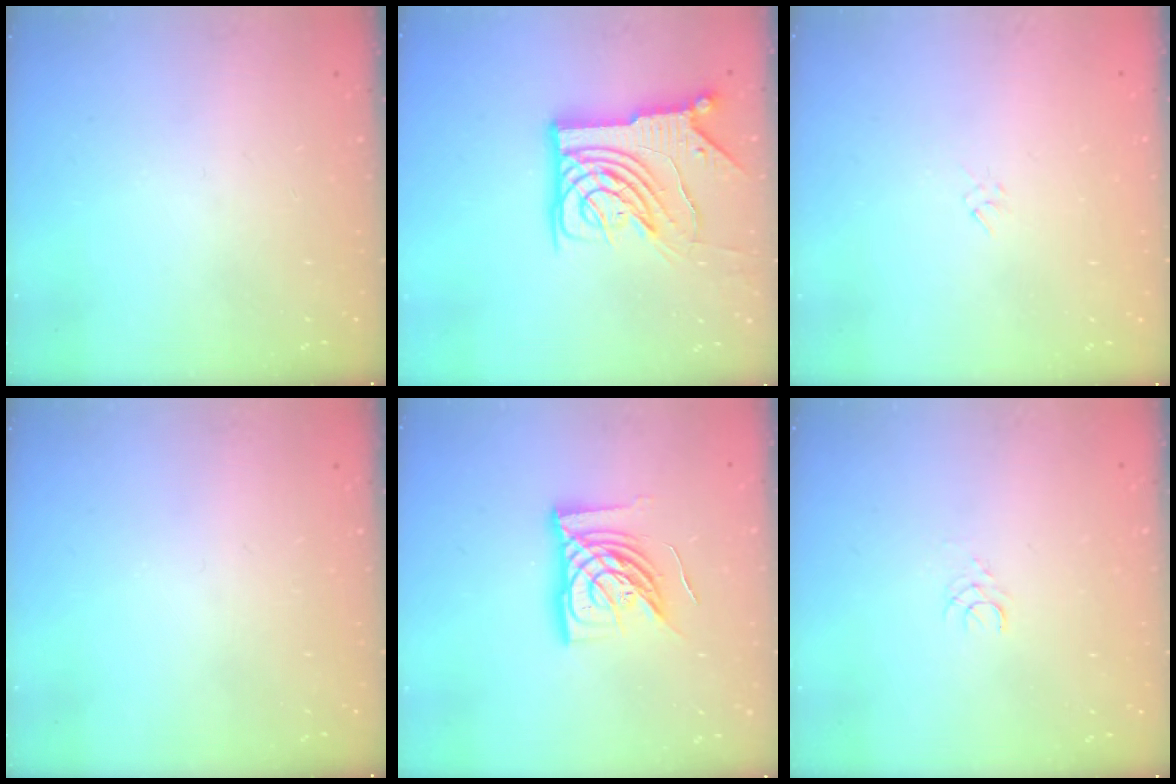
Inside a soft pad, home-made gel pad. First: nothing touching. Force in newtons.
{"total": 14.1, "press": 14.0, "slide": 1.8}
{"total": 1.6, "press": 1.6, "slide": 0.4}
{"total": 0.0}
{"total": 13.8, "press": 13.7, "slide": 1.5}
{"total": 2.5, "press": 2.5, "slide": 0.2}